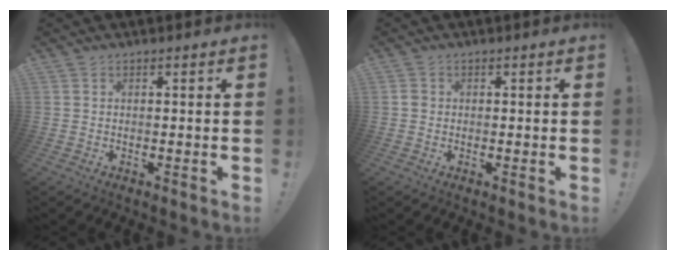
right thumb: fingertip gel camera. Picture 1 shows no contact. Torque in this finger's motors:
{"motor_torque": [0.09, -0.04, 0.09, -0.12, -0.03]}